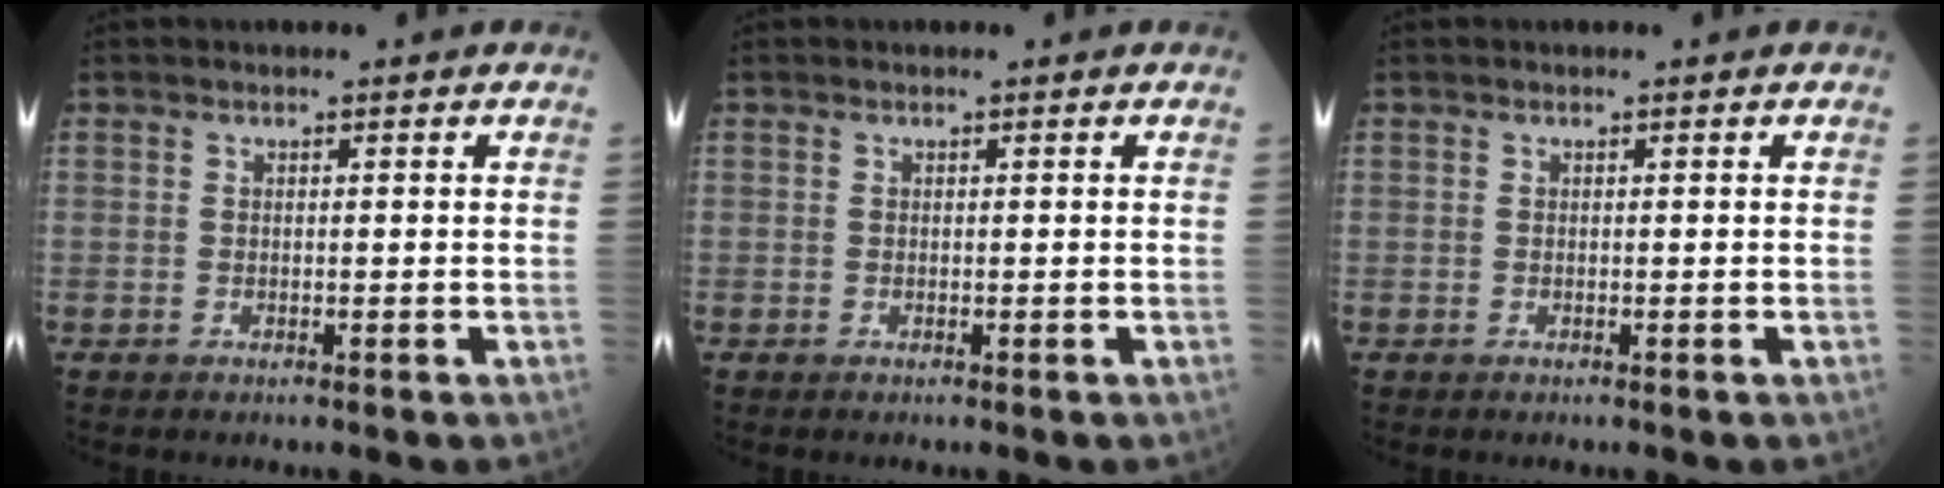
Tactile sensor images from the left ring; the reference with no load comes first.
{"total": 0.0}
{"total": 0.0}